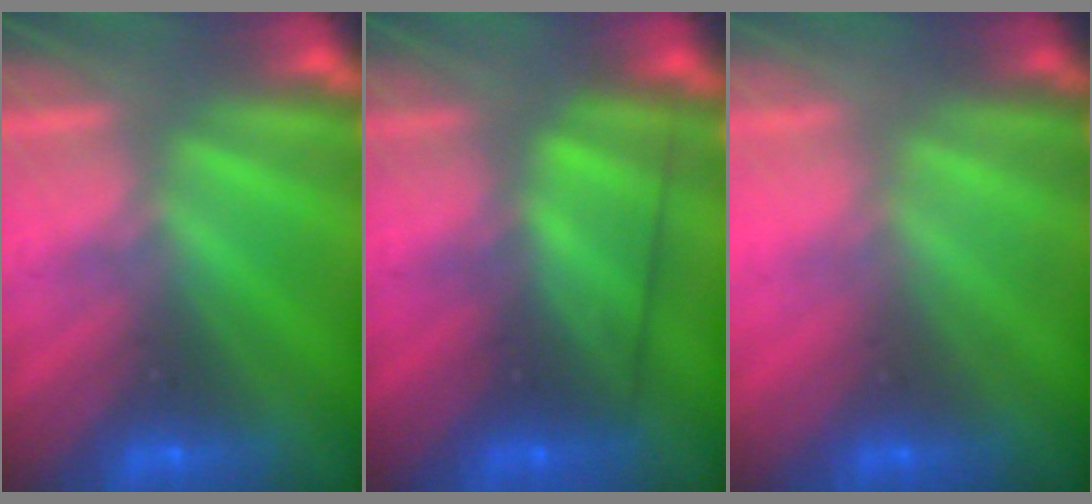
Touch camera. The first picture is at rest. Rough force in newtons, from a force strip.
{"total": 2.6}
{"total": 2.0}